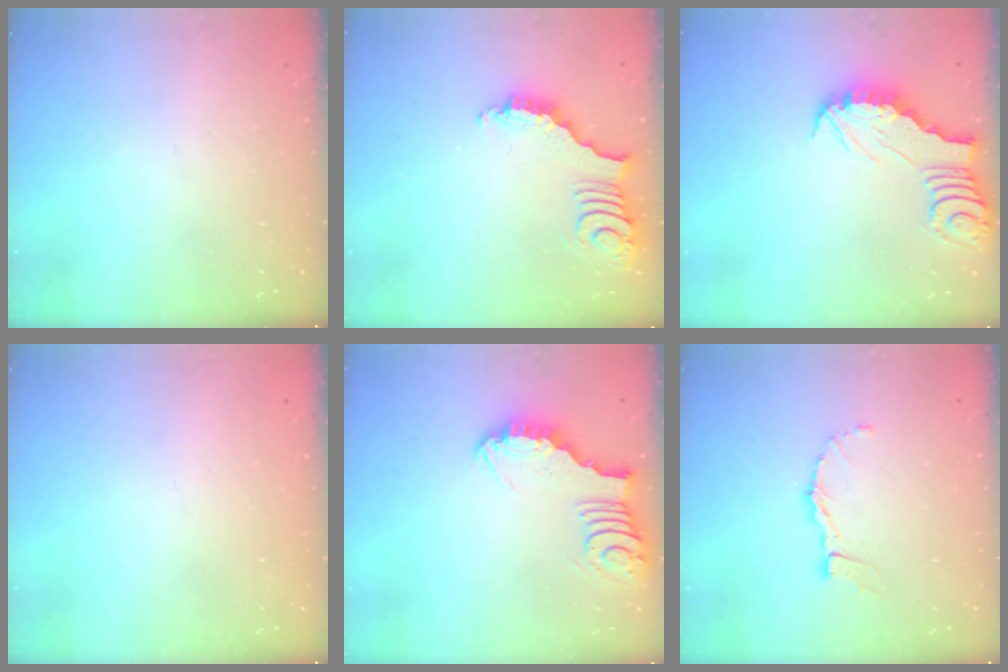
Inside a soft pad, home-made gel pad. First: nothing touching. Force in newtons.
{"total": 3.9, "press": 3.8, "slide": 0.5}
{"total": 2.9, "press": 2.9, "slide": 0.2}
{"total": 0.0}
{"total": 4.3, "press": 4.2, "slide": 0.3}
{"total": 4.5, "press": 4.5, "slide": 0.0}